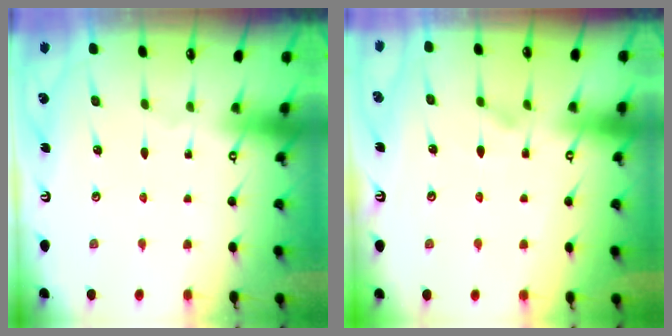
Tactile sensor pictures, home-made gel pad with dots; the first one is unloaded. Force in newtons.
{"total": 1.8, "press": 1.6, "slide": 1.0}